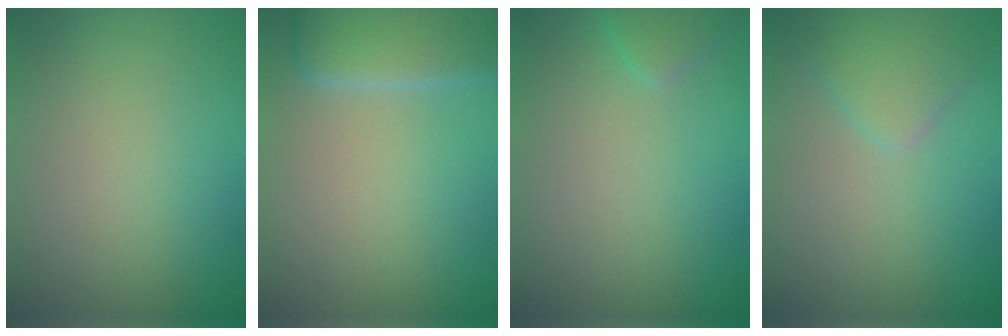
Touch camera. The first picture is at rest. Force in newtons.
{"total": 5.1, "press": 4.7, "slide": 1.9}
{"total": 1.4, "press": 1.4, "slide": 0.1}
{"total": 2.6, "press": 2.6, "slide": 0.1}